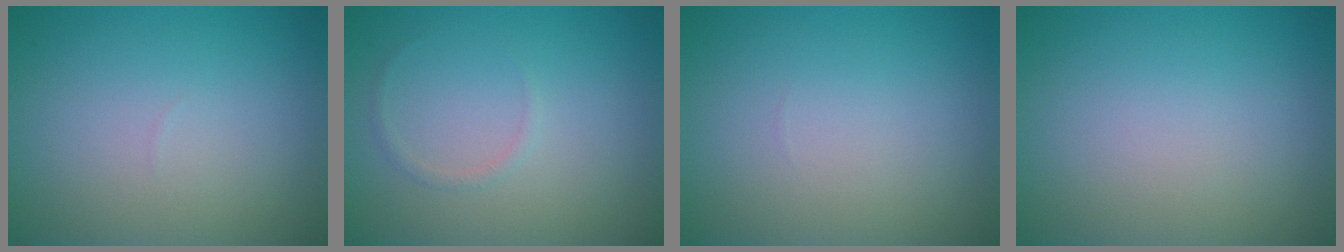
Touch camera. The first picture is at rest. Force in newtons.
{"total": 0.6, "press": 0.6, "slide": 0.1}
{"total": 0.0}
{"total": 0.0}